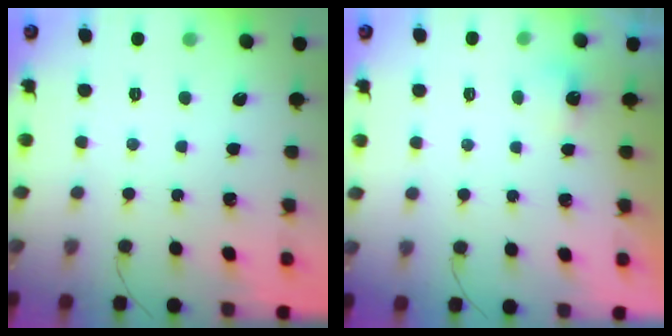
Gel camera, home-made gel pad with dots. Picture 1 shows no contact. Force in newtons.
{"total": 2.2, "press": 2.2, "slide": 0.5}